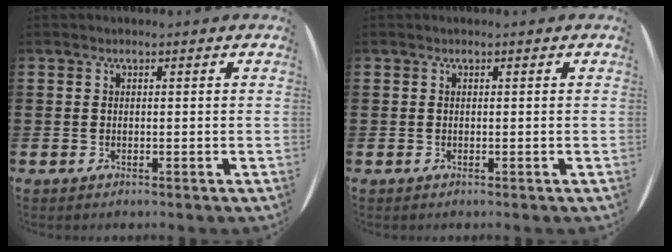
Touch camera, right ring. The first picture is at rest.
{"total": 0.0}